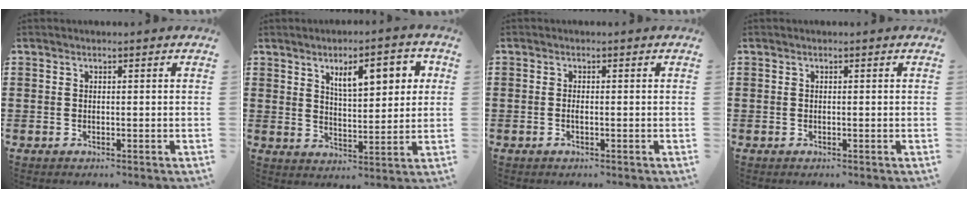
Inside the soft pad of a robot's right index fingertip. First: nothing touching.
{"total": 7.5, "force": [3.2, 2.9, 6.2], "torque": [-0.096, -0.003, 0.047]}
{"total": 0.6, "force": [-0.4, 0.1, 0.5], "torque": [-0.010, -0.003, -0.006]}
{"total": 0.0}